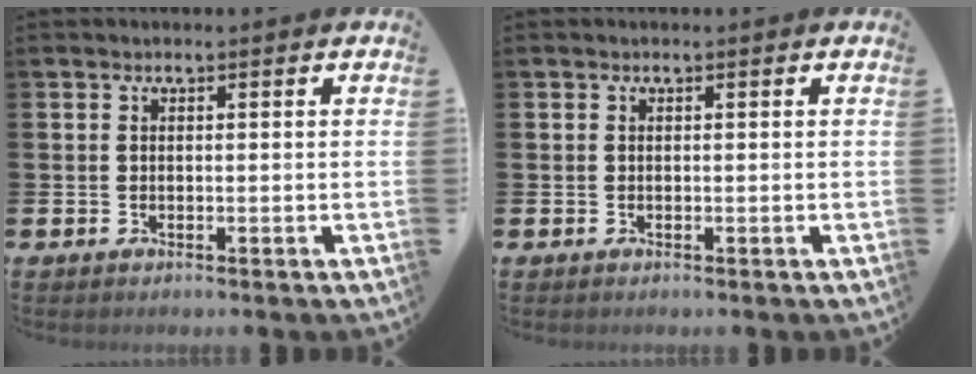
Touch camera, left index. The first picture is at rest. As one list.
[{"total": 0.0}]